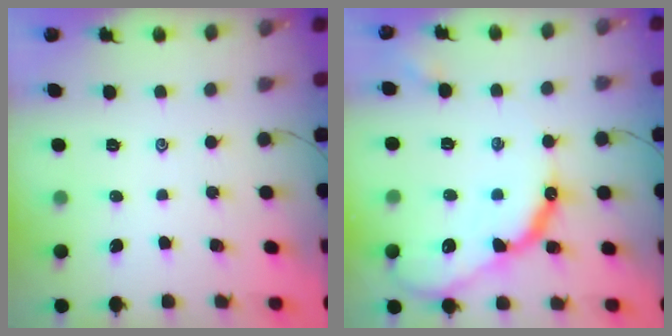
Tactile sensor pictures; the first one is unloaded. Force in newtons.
{"total": 16.0, "press": 15.9, "slide": 0.8}